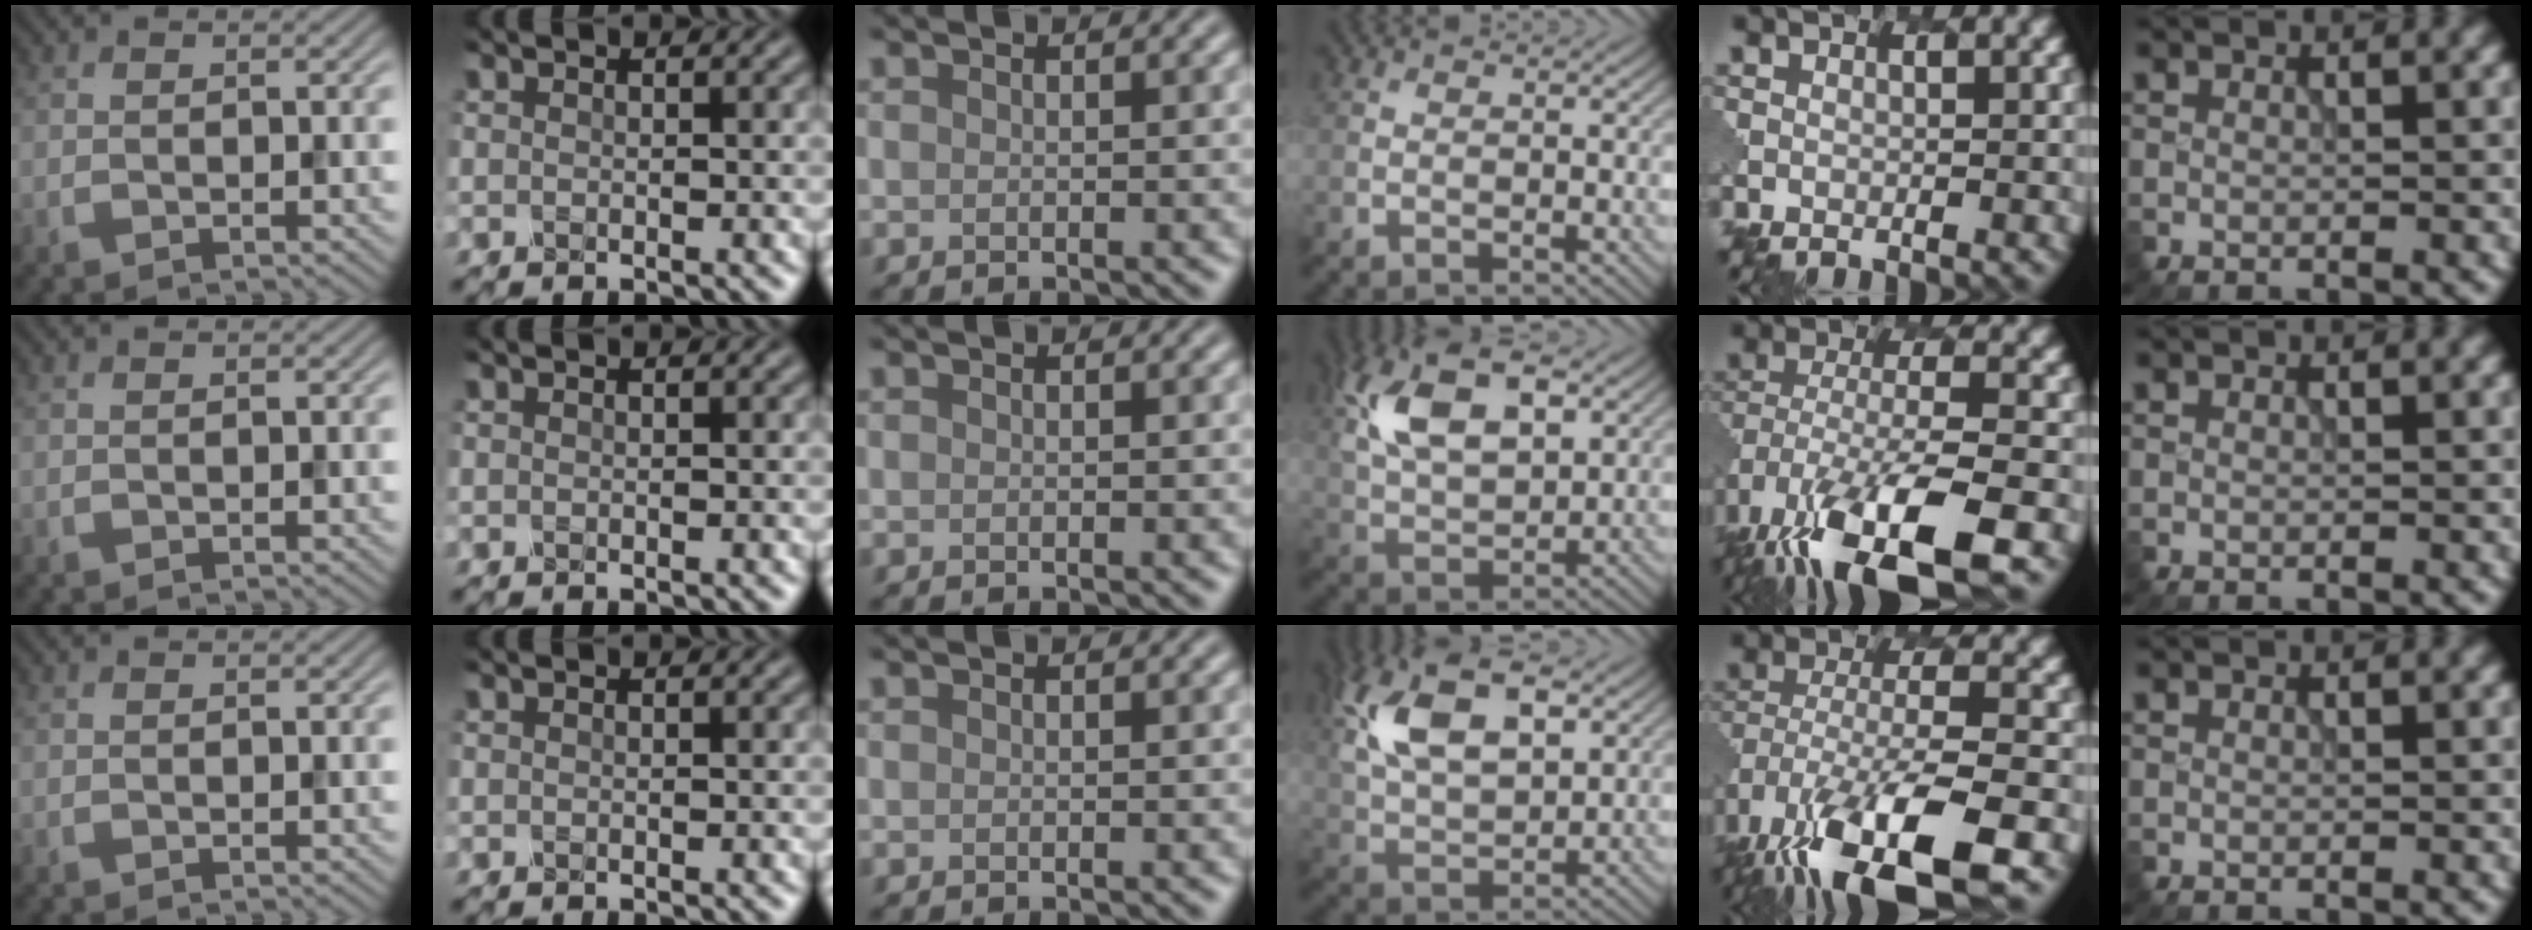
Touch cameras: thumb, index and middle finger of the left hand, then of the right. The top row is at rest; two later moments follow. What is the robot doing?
{"motion": "insert", "object": "pen bag"}